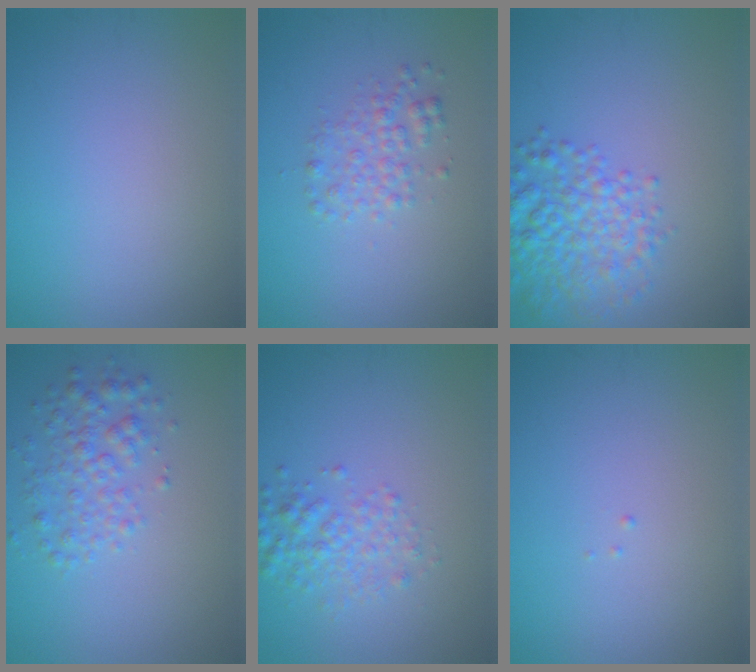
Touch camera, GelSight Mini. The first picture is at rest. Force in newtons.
{"total": 2.2, "press": 2.2, "slide": 0.0}
{"total": 5.4, "press": 5.4, "slide": 0.2}
{"total": 3.0, "press": 3.0, "slide": 0.0}
{"total": 2.8, "press": 2.8, "slide": 0.0}
{"total": 0.0}